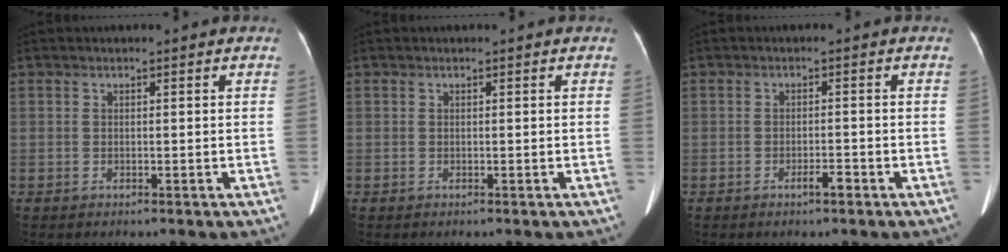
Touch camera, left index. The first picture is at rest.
{"total": 0.0}
{"total": 1.8, "force": [-1.2, 0.3, 1.3], "torque": [-0.022, 0.000, -0.019]}